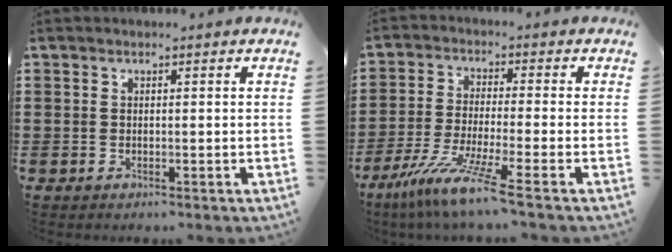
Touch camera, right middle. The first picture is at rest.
{"total": 7.7, "force": [-5.8, -0.6, 5.0], "torque": [-0.116, -0.027, -0.116]}